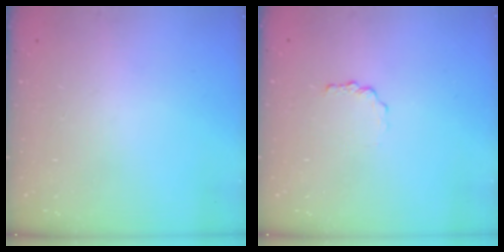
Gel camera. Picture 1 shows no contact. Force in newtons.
{"total": 1.0, "press": 1.0, "slide": 0.2}